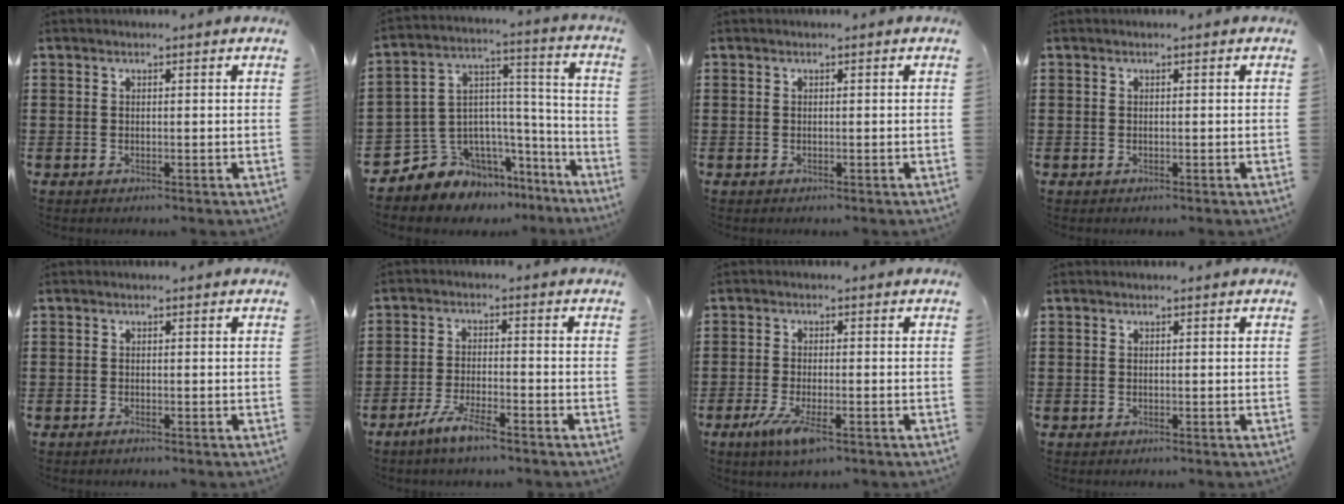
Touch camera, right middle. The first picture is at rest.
{"total": 7.4, "force": [-5.3, 5.1, -0.3], "torque": [-0.031, -0.011, -0.100]}
{"total": 0.0}
{"total": 0.0}
{"total": 0.6, "force": [-0.4, 0.1, 0.3], "torque": [-0.007, -0.004, -0.007]}
{"total": 4.8, "force": [-3.8, 0.5, 2.9], "torque": [-0.067, -0.005, -0.074]}
{"total": 4.8, "force": [-2.2, 1.0, 4.1], "torque": [-0.091, -0.014, -0.042]}
{"total": 0.0}